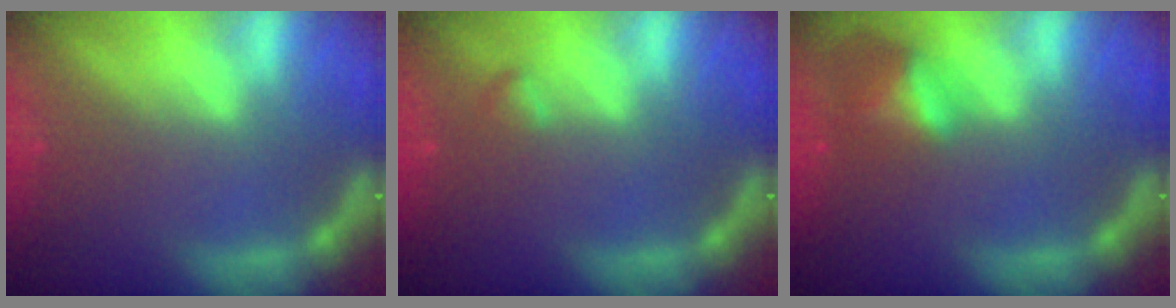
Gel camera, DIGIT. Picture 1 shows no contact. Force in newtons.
{"total": 0.9}
{"total": 3.5}